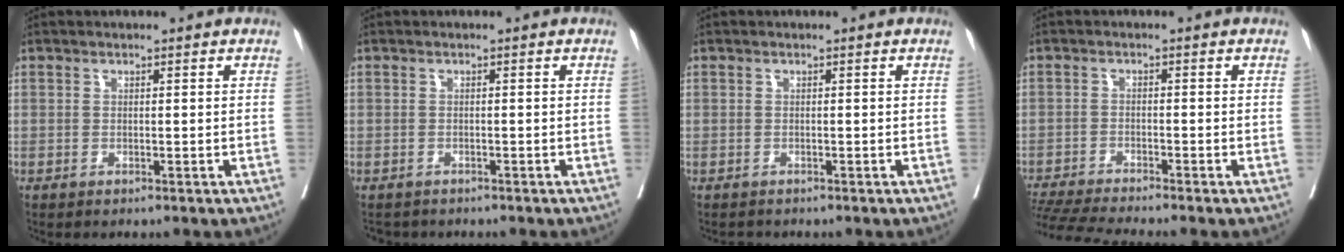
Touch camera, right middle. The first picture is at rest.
{"total": 3.1, "force": [-2.7, 1.3, 0.4], "torque": [-0.011, -0.005, -0.040]}
{"total": 0.8, "force": [-0.7, 0.3, -0.1], "torque": [-0.010, -0.003, -0.014]}
{"total": 8.2, "force": [-7.5, -1.4, 3.0], "torque": [-0.050, -0.019, -0.132]}